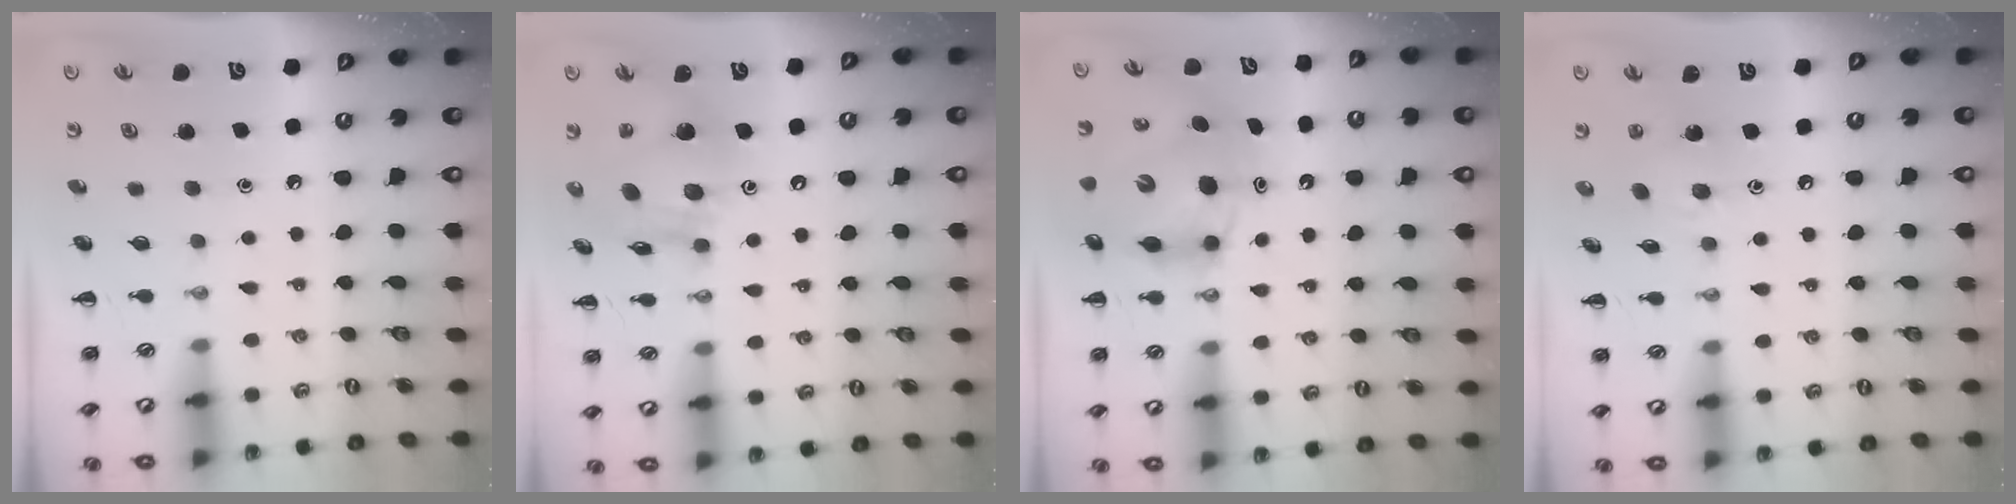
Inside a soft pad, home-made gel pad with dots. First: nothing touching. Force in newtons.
{"total": 14.8, "press": 14.5, "slide": 2.7}
{"total": 7.7, "press": 7.4, "slide": 2.2}
{"total": 6.3, "press": 6.3, "slide": 0.7}